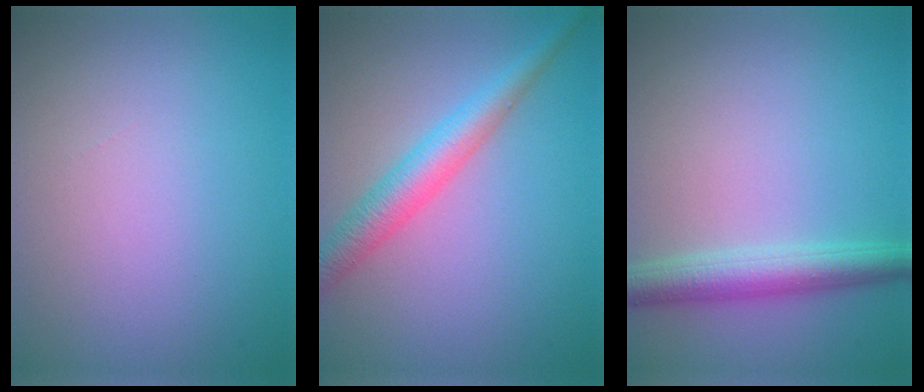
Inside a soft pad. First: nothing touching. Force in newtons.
{"total": 4.0, "press": 4.0, "slide": 0.1}
{"total": 3.8, "press": 3.8, "slide": 0.1}